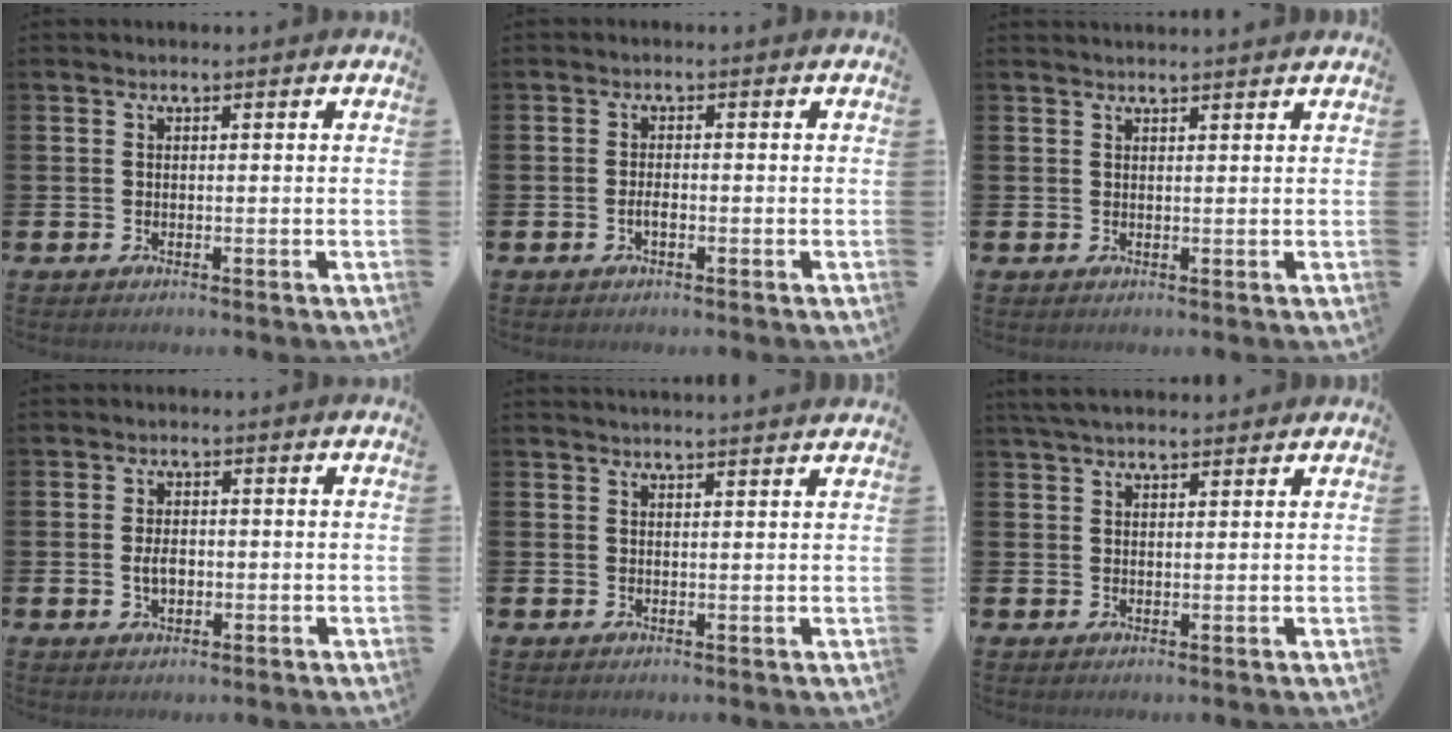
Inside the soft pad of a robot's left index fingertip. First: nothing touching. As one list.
[{"total": 1.4, "force": [-0.5, 0.6, 1.2], "torque": [-0.021, 0.000, -0.012]}, {"total": 1.5, "force": [1.5, 0.0, 0.1], "torque": [0.007, -0.007, 0.025]}, {"total": 2.7, "force": [-0.2, 1.7, 2.1], "torque": [-0.030, 0.001, -0.007]}, {"total": 2.2, "force": [2.2, -0.3, -0.1], "torque": [0.000, -0.011, 0.040]}, {"total": 3.5, "force": [3.2, 0.8, 1.2], "torque": [-0.030, -0.008, 0.060]}]